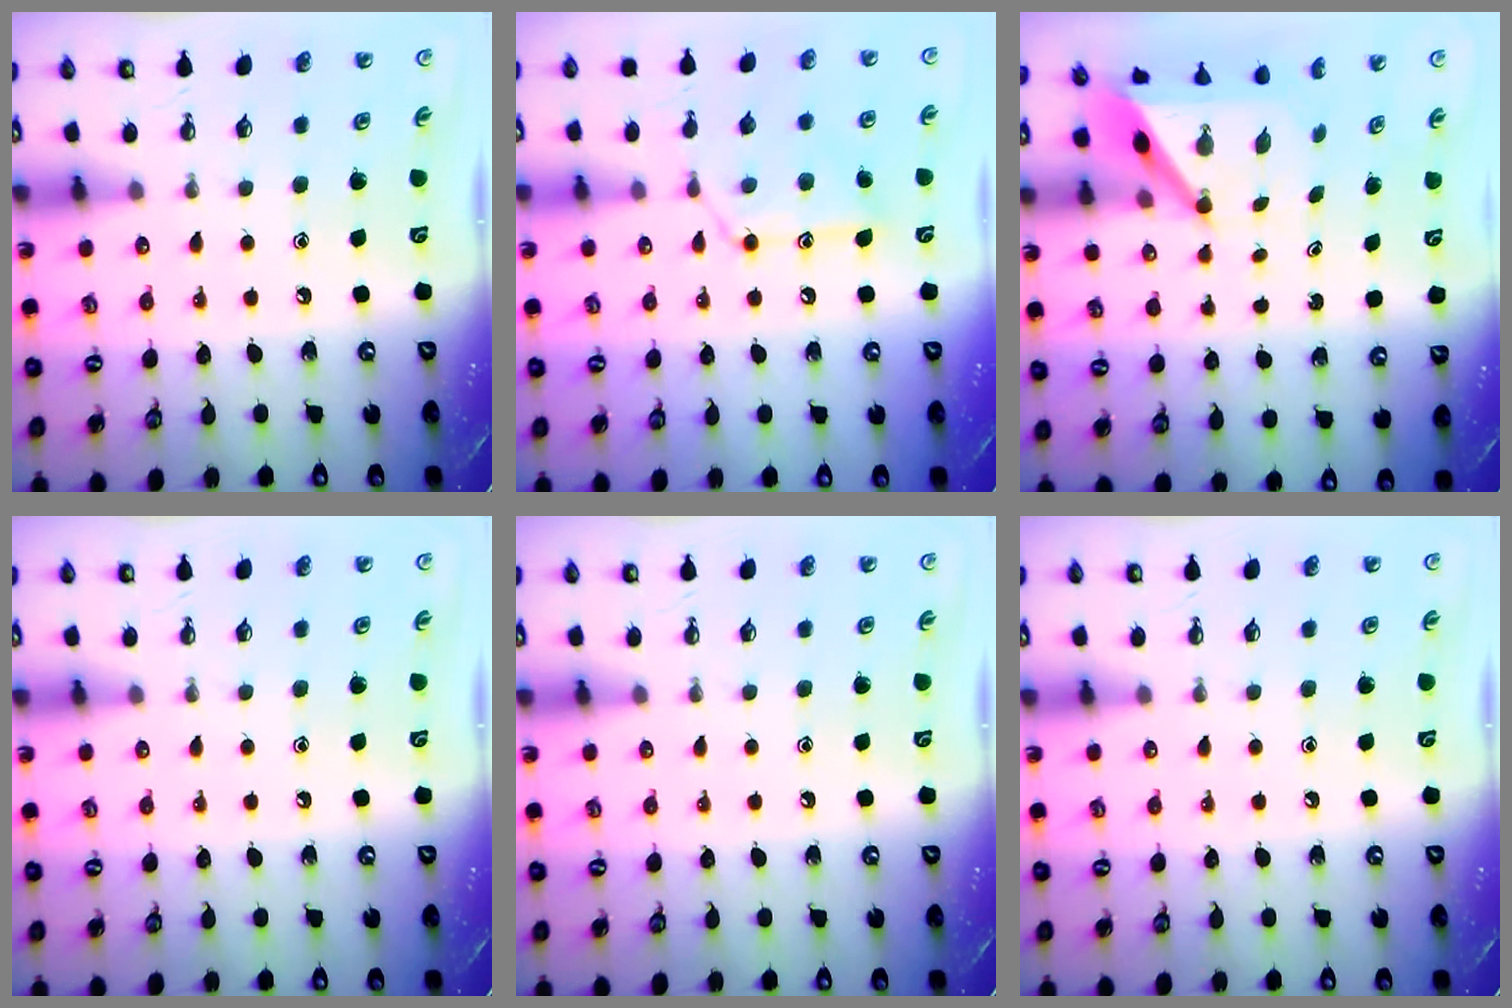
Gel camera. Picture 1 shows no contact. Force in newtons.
{"total": 13.7, "press": 13.7, "slide": 1.1}
{"total": 4.9, "press": 4.9, "slide": 0.6}
{"total": 0.0}
{"total": 0.0}
{"total": 0.0}